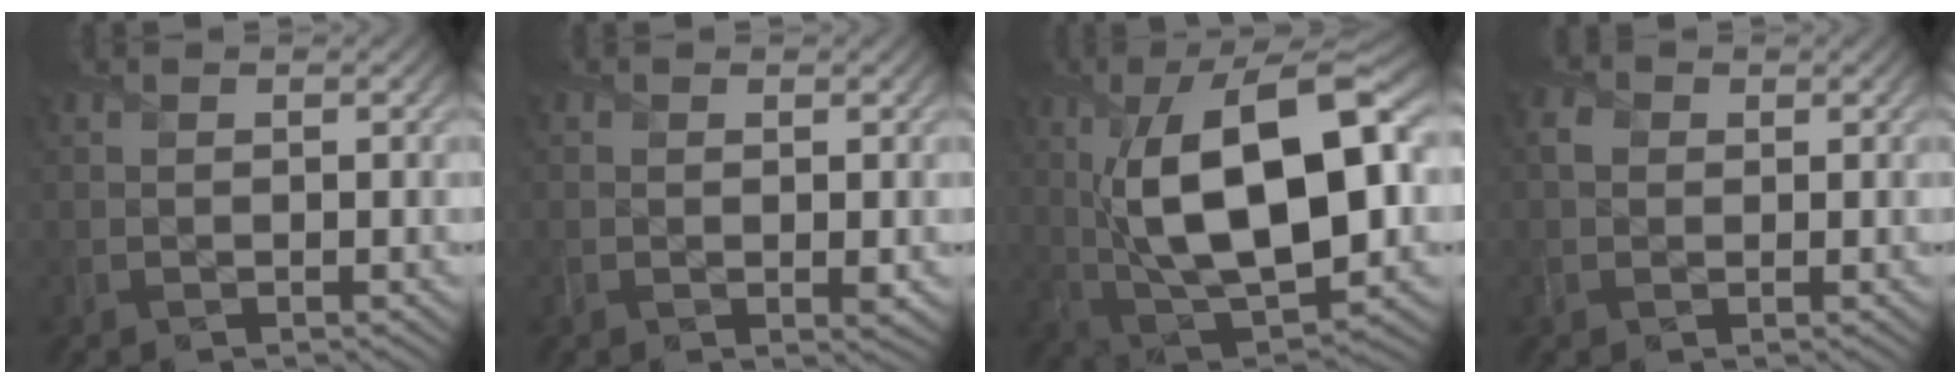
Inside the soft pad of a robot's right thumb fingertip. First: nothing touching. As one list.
[{"total": 0.9, "force": [-0.2, 0.6, 0.7], "torque": [-0.010, -0.009, -0.003]}, {"total": 18.2, "force": [2.3, 8.0, 16.2], "torque": [-0.281, 0.016, 0.027]}, {"total": 1.9, "force": [0.4, 1.7, 0.9], "torque": [-0.027, 0.003, 0.002]}]